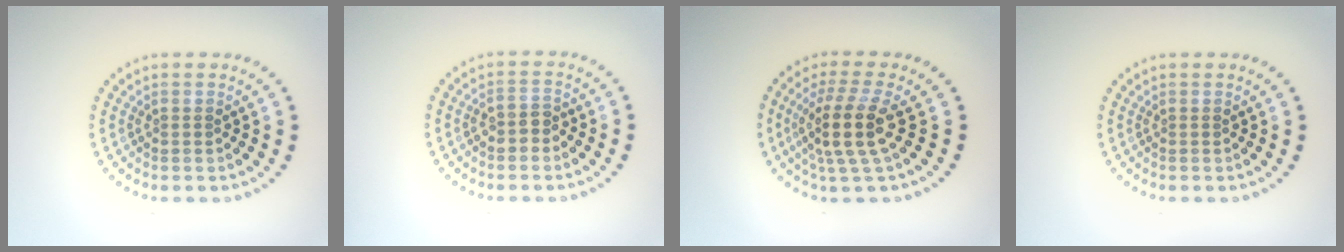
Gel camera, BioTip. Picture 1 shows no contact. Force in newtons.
{"total": 1.6, "press": 1.5, "slide": 0.5}
{"total": 4.4, "press": 3.4, "slide": 2.7}
{"total": 0.0}